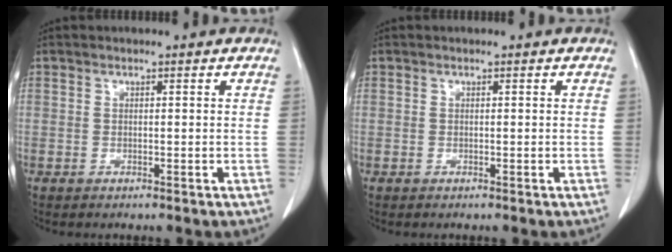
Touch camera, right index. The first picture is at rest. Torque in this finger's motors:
{"motor_torque": [0.00, 0.00, 0.01, 0.00]}